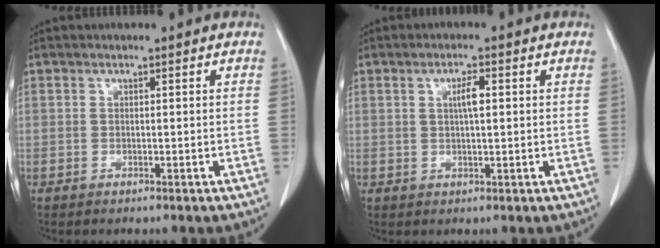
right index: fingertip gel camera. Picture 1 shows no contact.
{"total": 2.9, "force": [0.7, 0.5, 2.8], "torque": [-0.048, 0.003, 0.013]}